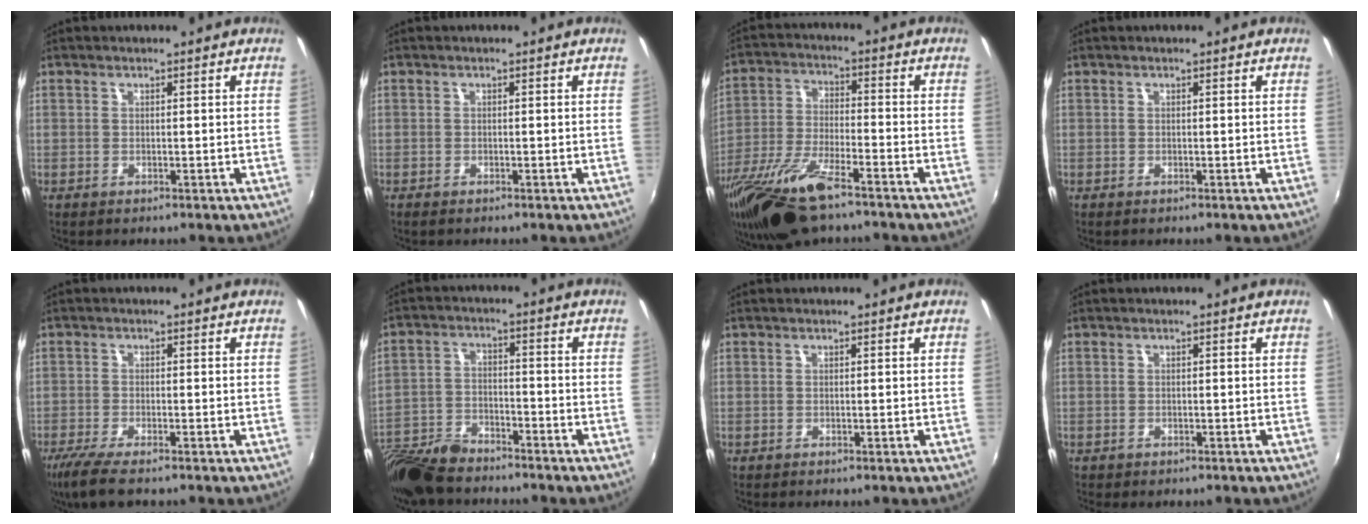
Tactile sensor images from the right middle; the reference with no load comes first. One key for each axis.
{"total": 1.1, "fx": -0.9, "fy": 0.3, "fz": 0.6, "tx": -0.012, "ty": -0.004, "tz": -0.015}
{"total": 18.1, "fx": -12.7, "fy": 4.8, "fz": 12.0, "tx": -0.254, "ty": -0.047, "tz": -0.238}
{"total": 0.0}
{"total": 6.5, "fx": -4.9, "fy": 0.9, "fz": 4.2, "tx": -0.103, "ty": -0.027, "tz": -0.092}
{"total": 12.6, "fx": -10.6, "fy": 4.0, "fz": 5.5, "tx": -0.135, "ty": -0.012, "tz": -0.203}
{"total": 0.0}
{"total": 0.6, "fx": -0.4, "fy": 0.4, "fz": 0.0, "tx": -0.004, "ty": -0.002, "tz": -0.006}